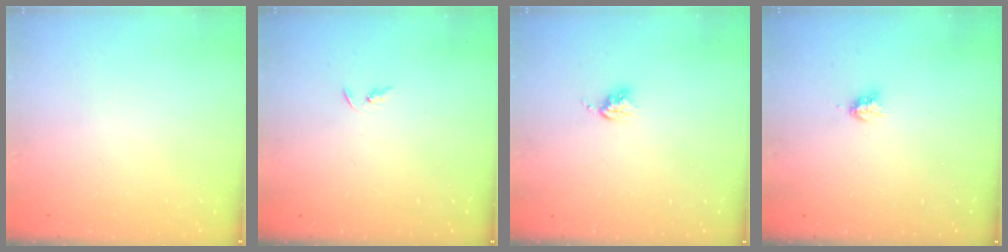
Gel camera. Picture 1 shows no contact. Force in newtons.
{"total": 2.4, "press": 2.3, "slide": 0.2}
{"total": 3.8, "press": 3.8, "slide": 0.5}
{"total": 2.9, "press": 2.9, "slide": 0.5}